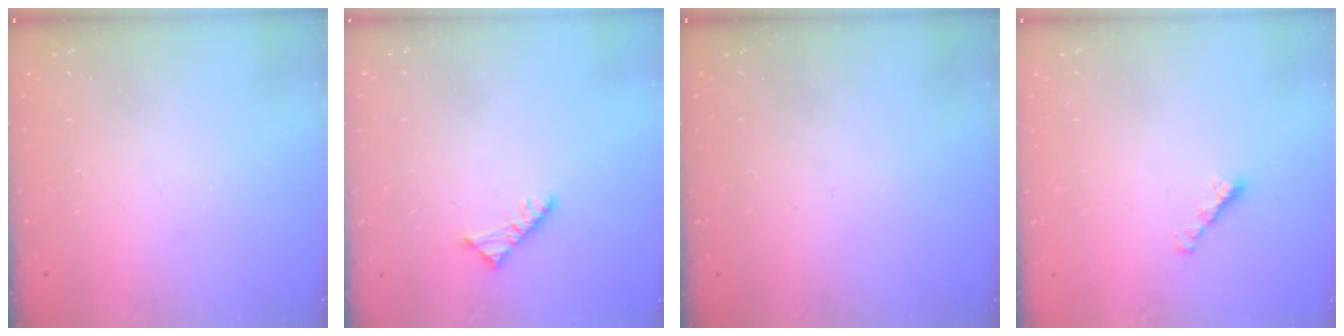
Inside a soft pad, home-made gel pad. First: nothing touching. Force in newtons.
{"total": 5.2, "press": 5.1, "slide": 0.8}
{"total": 0.0}
{"total": 2.2, "press": 2.1, "slide": 0.5}